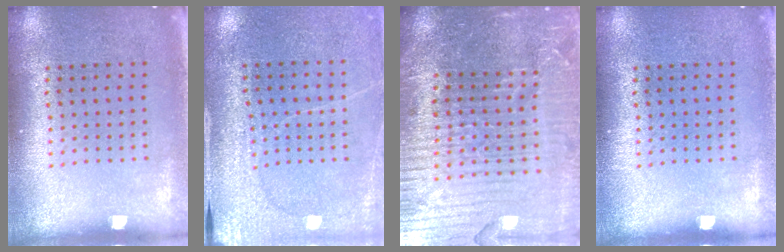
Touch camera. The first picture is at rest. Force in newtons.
{"total": 2.7, "press": 2.7, "slide": 0.4}
{"total": 6.2, "press": 5.5, "slide": 2.8}
{"total": 0.0}